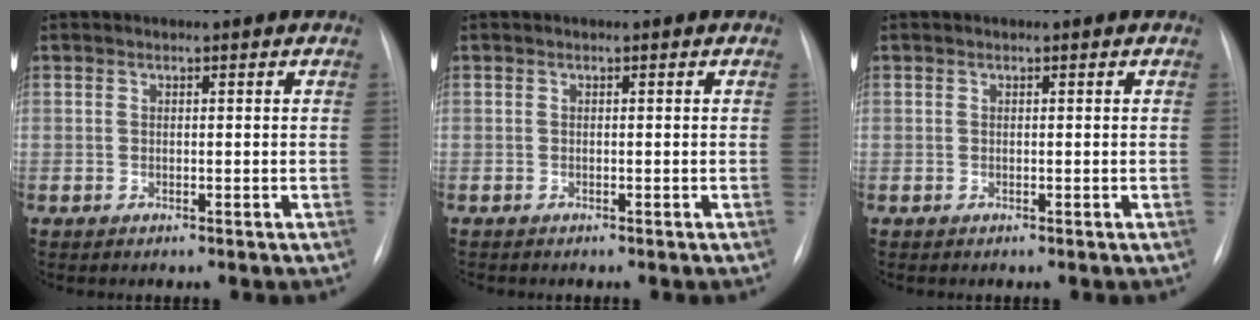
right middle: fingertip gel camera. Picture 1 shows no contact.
{"total": 0.0}
{"total": 0.0}